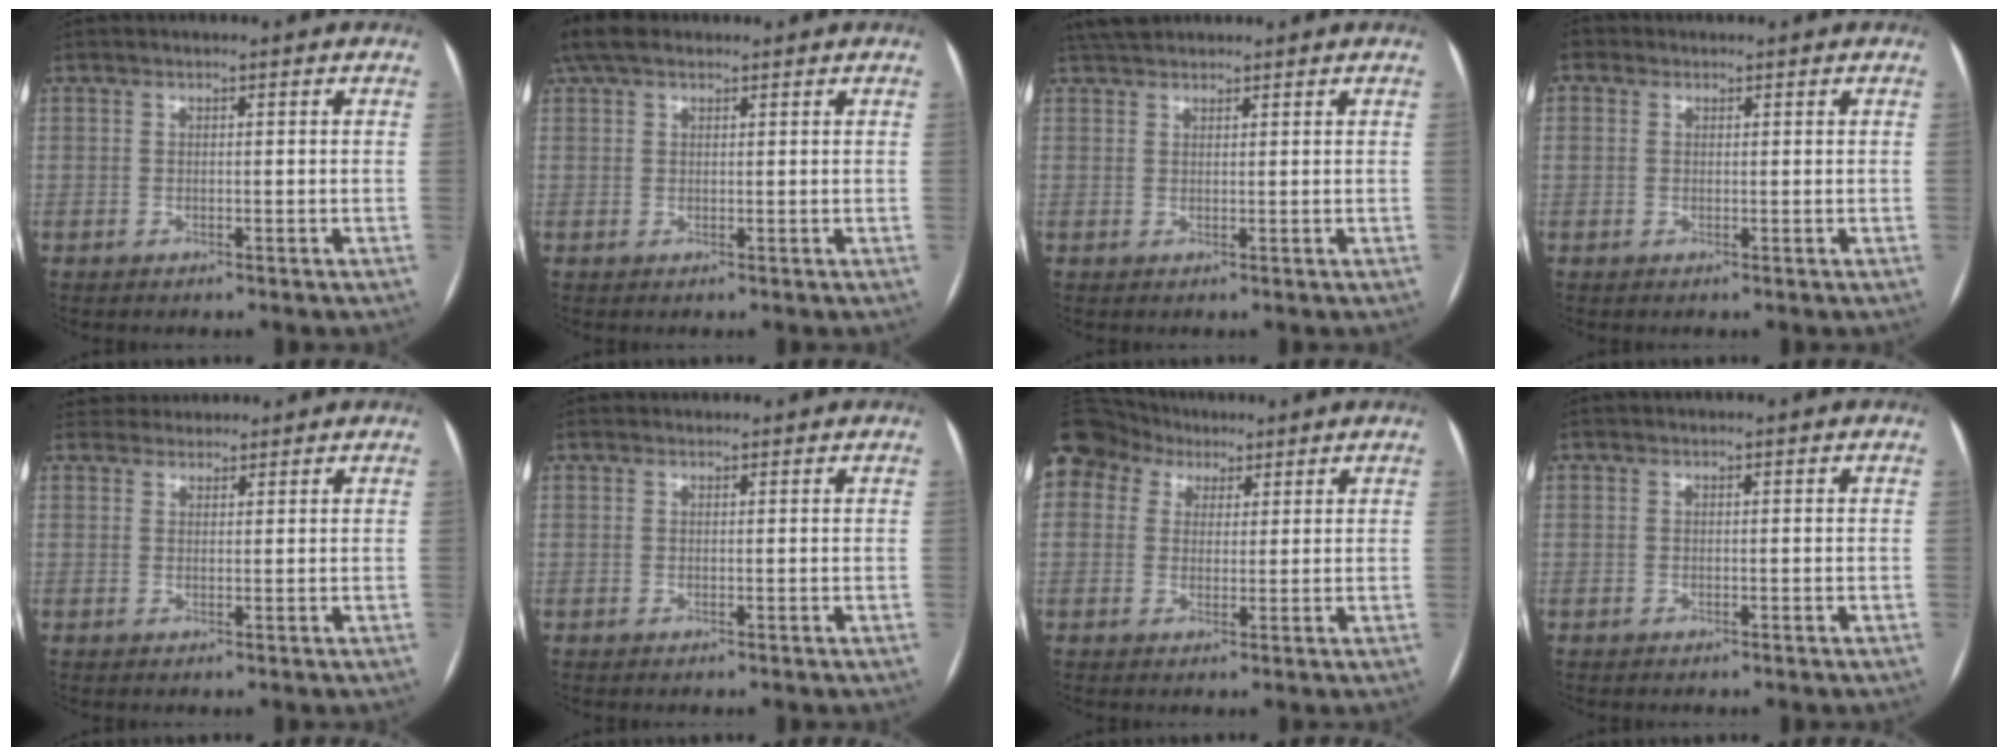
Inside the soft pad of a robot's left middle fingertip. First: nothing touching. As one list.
[{"total": 5.0, "force": [3.7, 2.2, 2.5], "torque": [-0.058, 0.036, 0.072]}, {"total": 4.2, "force": [3.8, 1.3, 1.4], "torque": [-0.026, 0.030, 0.068]}, {"total": 0.5, "force": [-0.3, 0.4, -0.2], "torque": [0.006, 0.001, -0.005]}, {"total": 3.3, "force": [3.1, 1.1, -0.3], "torque": [0.009, 0.025, 0.050]}, {"total": 0.9, "force": [0.8, 0.3, -0.1], "torque": [-0.001, 0.014, 0.014]}, {"total": 12.5, "force": [6.8, 9.6, 4.2], "torque": [-0.132, 0.064, 0.132]}, {"total": 2.0, "force": [-1.1, -1.5, -0.9], "torque": [0.024, -0.012, -0.019]}]